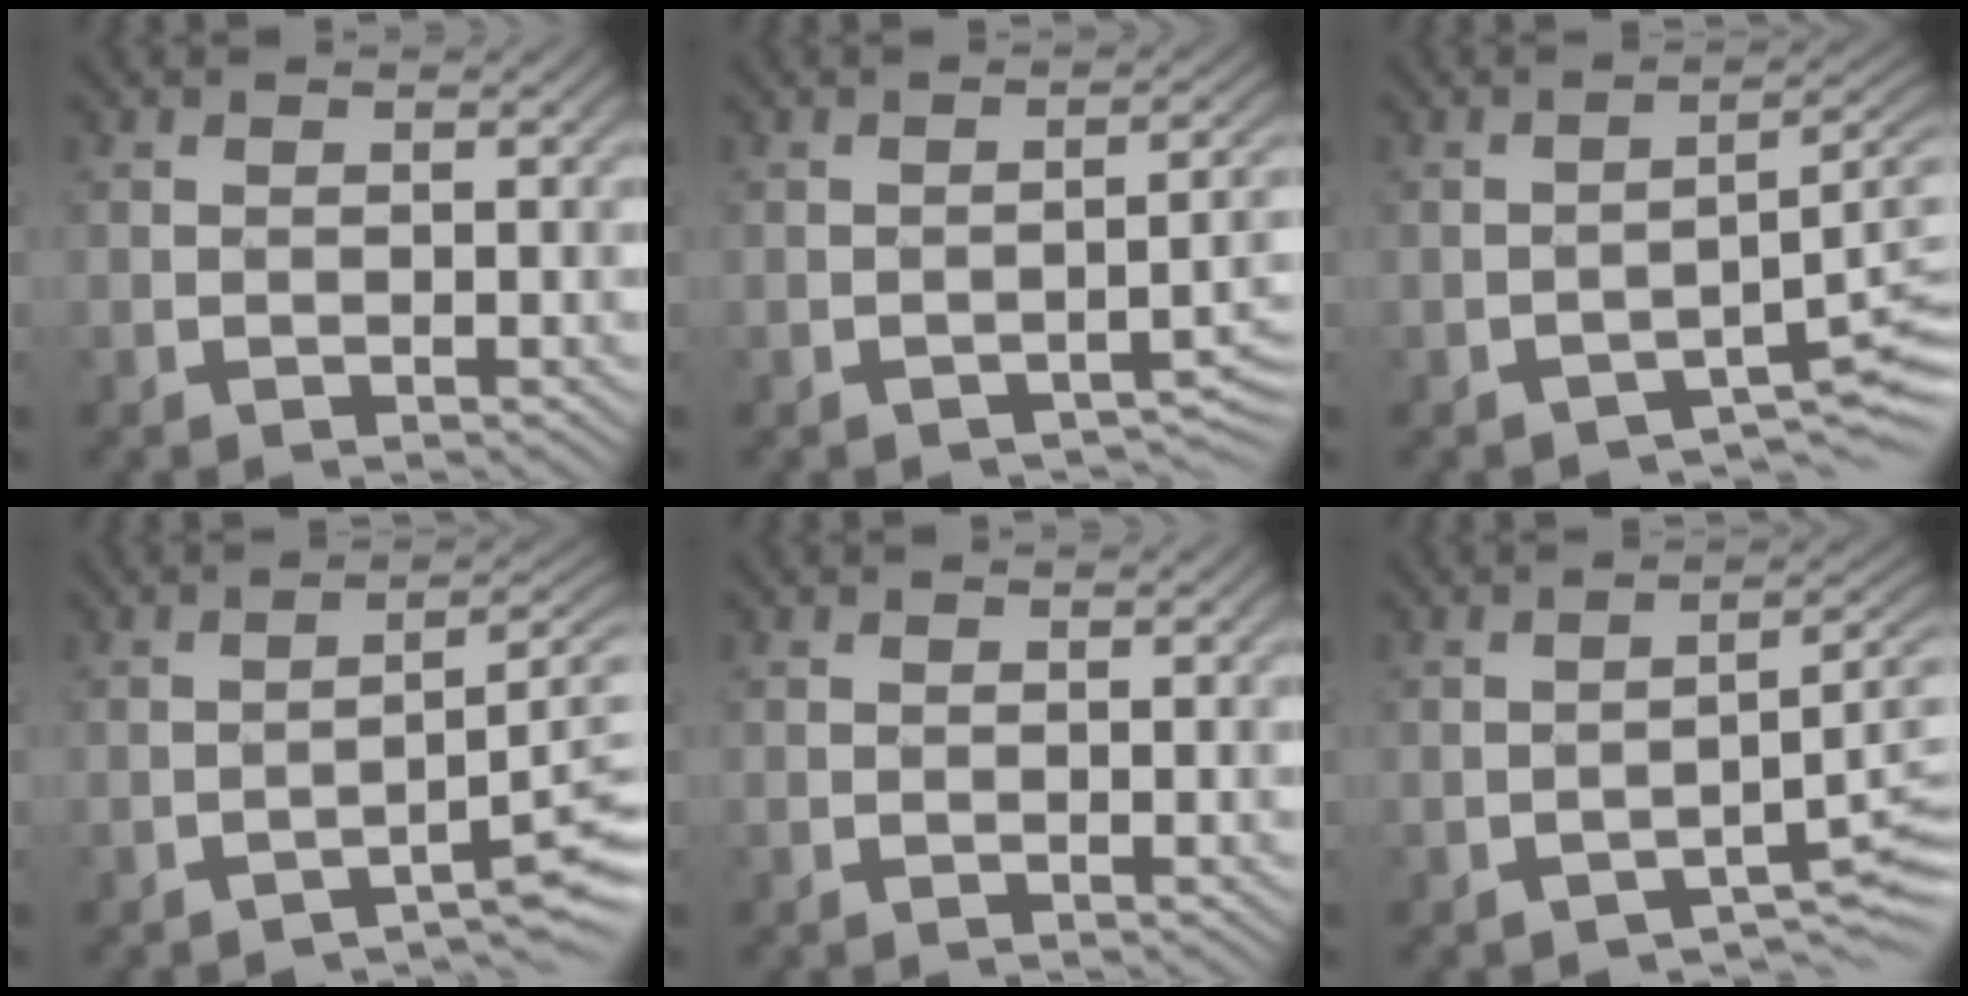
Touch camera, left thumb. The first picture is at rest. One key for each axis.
{"total": 3.7, "fx": -2.5, "fy": 0.9, "fz": 2.5, "tx": -0.033, "ty": 0.007, "tz": -0.032}
{"total": 5.4, "fx": -3.0, "fy": 1.6, "fz": 4.2, "tx": -0.052, "ty": 0.000, "tz": -0.045}
{"total": 5.8, "fx": -3.3, "fy": 1.4, "fz": 4.6, "tx": -0.054, "ty": 0.011, "tz": -0.050}
{"total": 0.0}
{"total": 4.9, "fx": -2.9, "fy": 1.5, "fz": 3.6, "tx": -0.044, "ty": 0.003, "tz": -0.043}